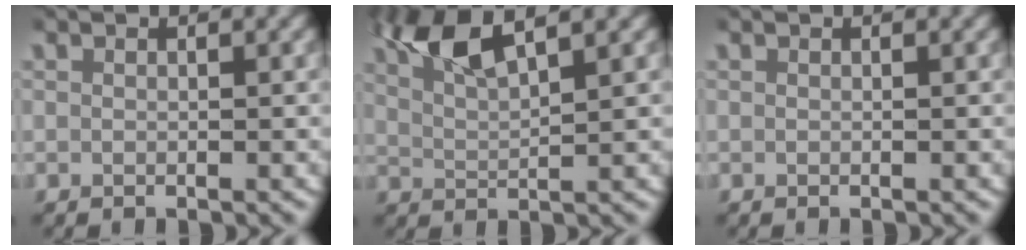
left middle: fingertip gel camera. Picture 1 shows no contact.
{"total": 5.8, "force": [3.6, 2.0, 4.1], "torque": [-0.095, -0.002, 0.062]}
{"total": 0.0}